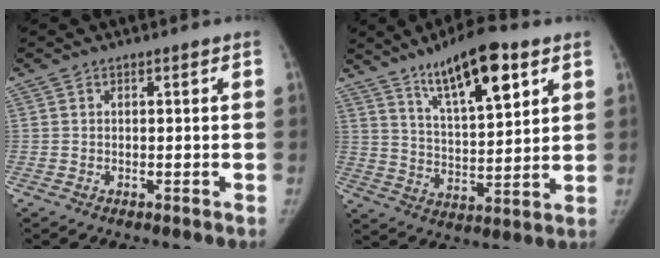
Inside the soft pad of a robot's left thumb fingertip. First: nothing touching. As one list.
[{"total": 15.5, "force": [8.8, 4.9, 11.8], "torque": [-0.166, -0.039, 0.149]}]